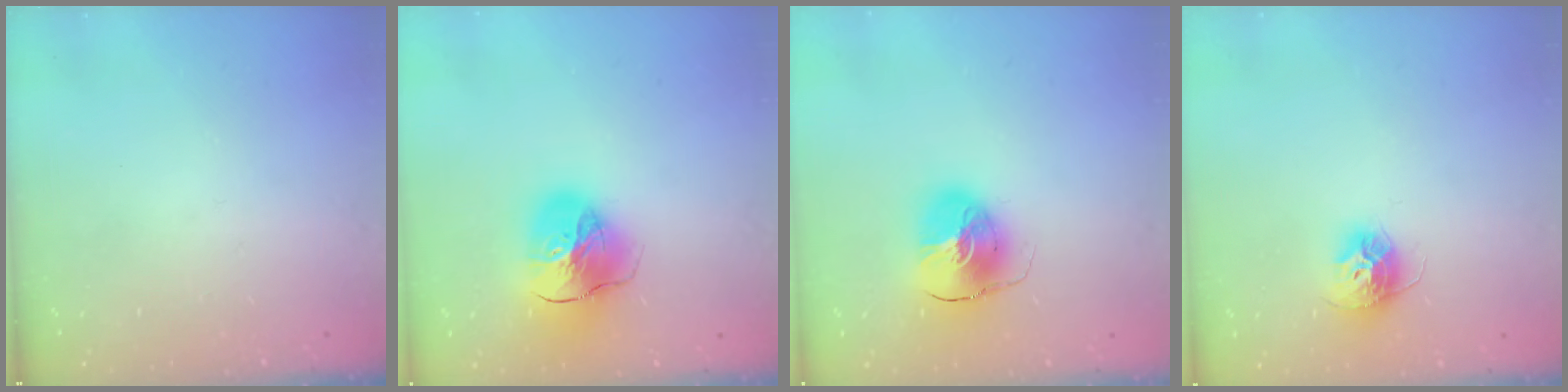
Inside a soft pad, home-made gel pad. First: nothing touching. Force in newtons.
{"total": 19.2, "press": 19.0, "slide": 2.1}
{"total": 10.6, "press": 10.5, "slide": 1.7}
{"total": 10.4, "press": 10.4, "slide": 0.5}